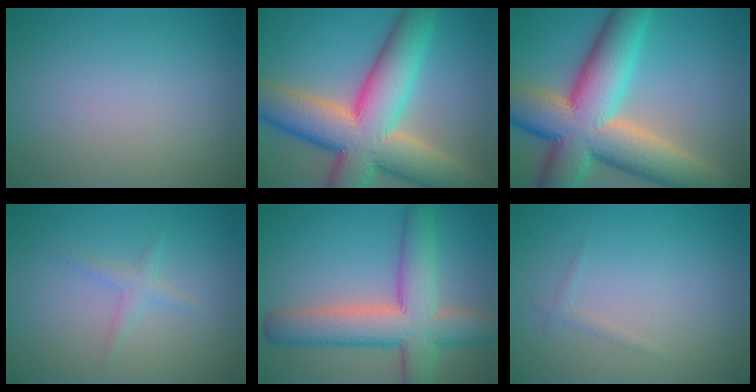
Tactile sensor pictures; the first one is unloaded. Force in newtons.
{"total": 13.7, "press": 13.7, "slide": 0.9}
{"total": 14.3, "press": 14.3, "slide": 0.8}
{"total": 1.3, "press": 1.3, "slide": 0.0}
{"total": 8.5, "press": 8.5, "slide": 0.4}
{"total": 0.7, "press": 0.7, "slide": 0.0}